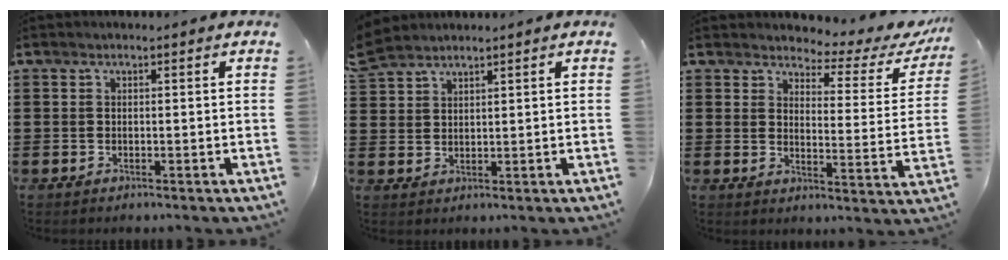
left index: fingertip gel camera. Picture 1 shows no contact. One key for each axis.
{"total": 3.3, "fx": 3.0, "fy": 1.1, "fz": 0.8, "tx": -0.025, "ty": -0.002, "tz": 0.057}
{"total": 3.5, "fx": 3.1, "fy": 0.9, "fz": 1.3, "tx": -0.041, "ty": -0.026, "tz": 0.045}